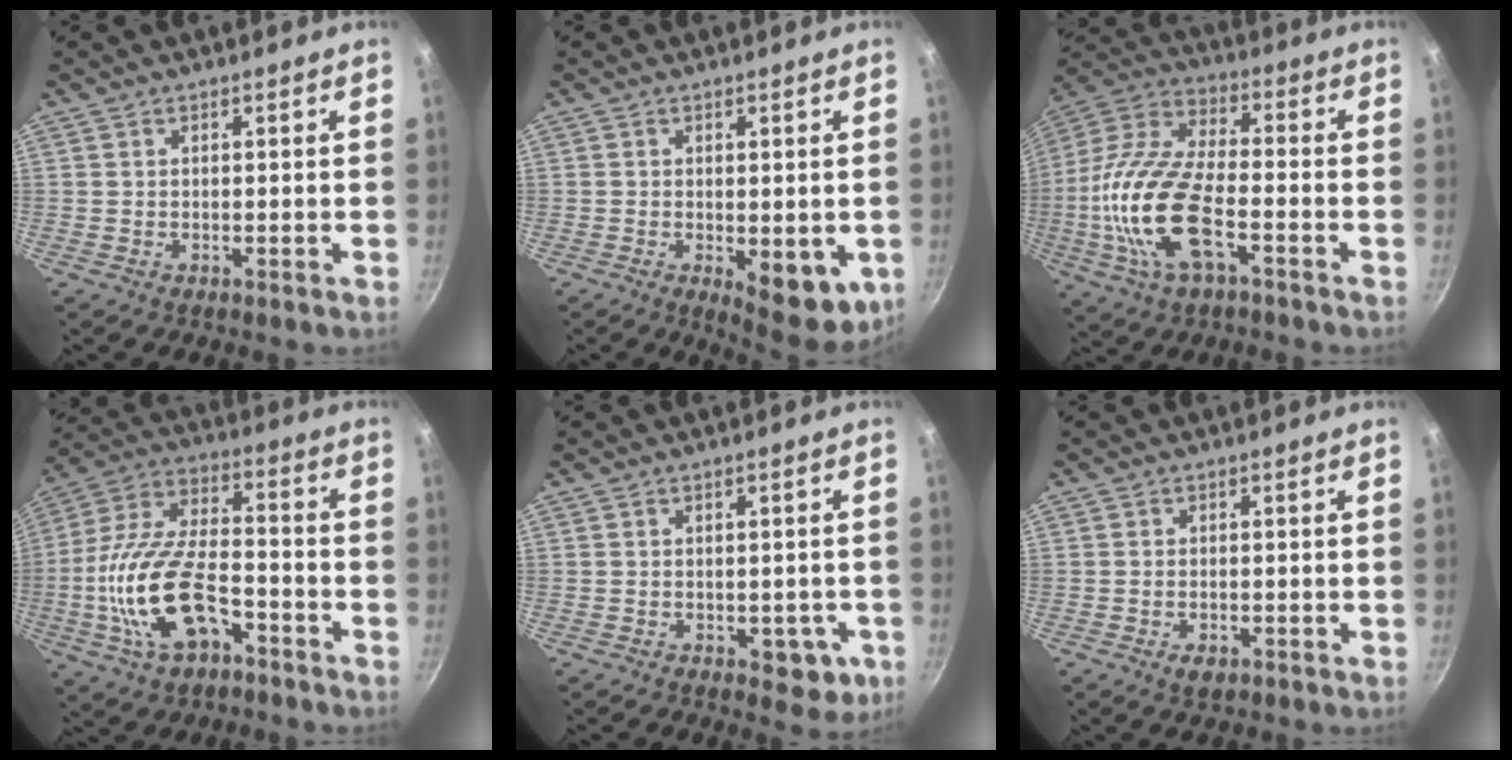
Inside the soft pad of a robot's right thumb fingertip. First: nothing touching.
{"total": 10.2, "force": [-3.1, 4.6, 8.6], "torque": [-0.093, -0.011, -0.033]}
{"total": 19.7, "force": [-5.3, 8.8, 16.8], "torque": [-0.358, 0.025, -0.099]}
{"total": 18.9, "force": [-6.5, 9.5, 15.0], "torque": [-0.300, 0.038, -0.116]}
{"total": 5.6, "force": [-2.2, 3.3, 3.9], "torque": [-0.018, 0.010, -0.022]}
{"total": 2.5, "force": [-1.1, 1.4, 1.7], "torque": [-0.026, 0.004, -0.015]}